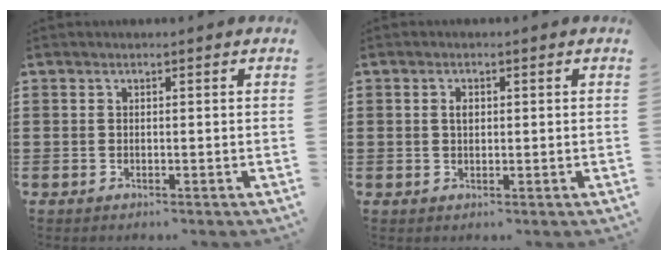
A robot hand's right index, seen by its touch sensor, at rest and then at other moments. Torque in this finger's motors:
{"motor_torque": [0.46, 0.08, 0.25, 0.06]}